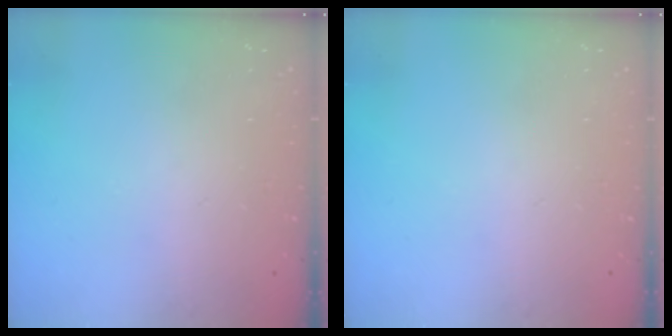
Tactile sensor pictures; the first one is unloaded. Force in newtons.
{"total": 0.0}